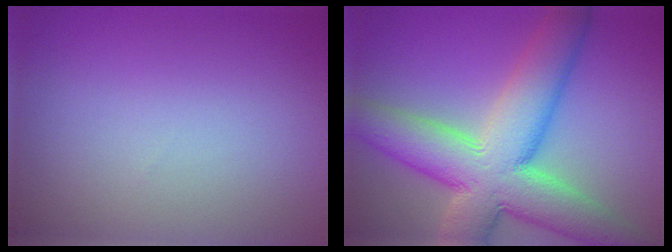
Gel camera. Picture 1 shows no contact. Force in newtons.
{"total": 11.9, "press": 11.9, "slide": 0.8}